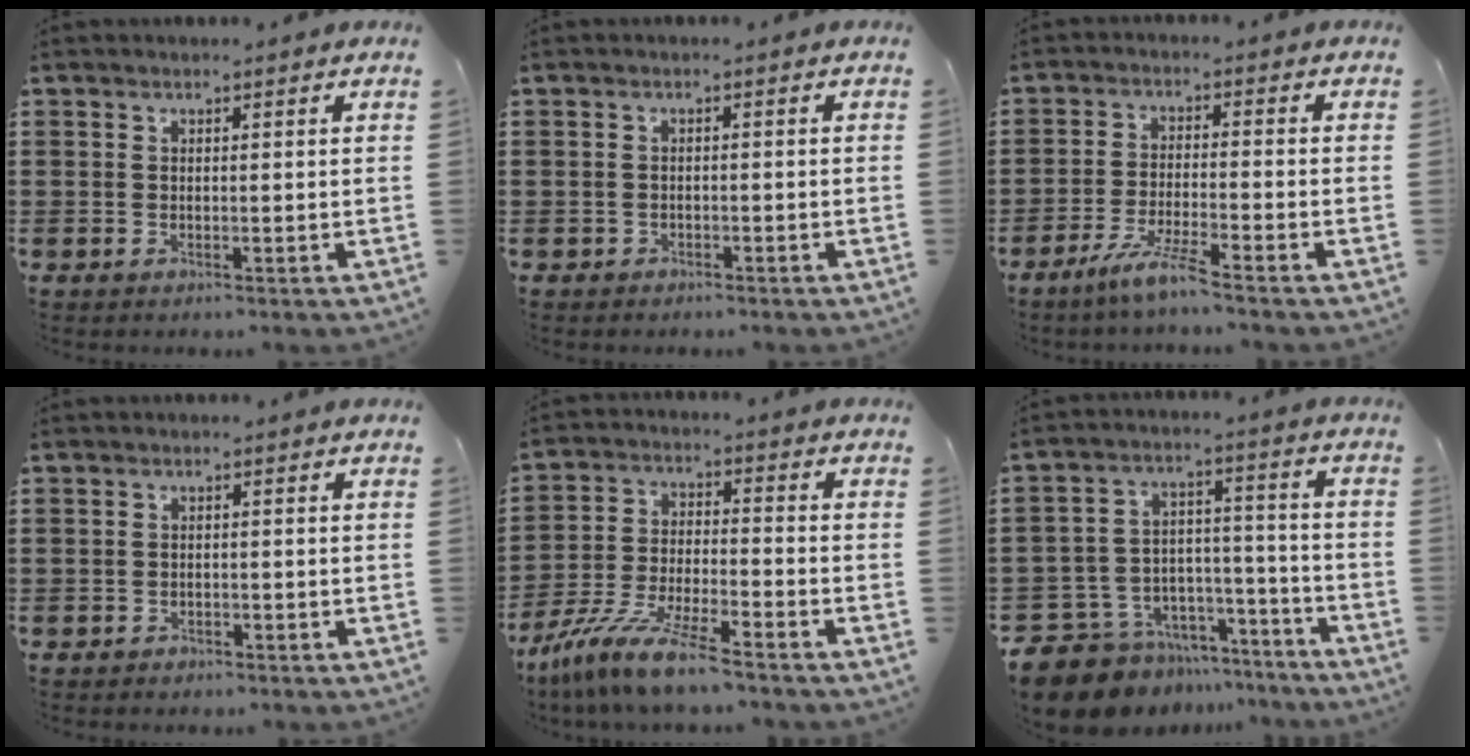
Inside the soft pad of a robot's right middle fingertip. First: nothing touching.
{"total": 1.1, "force": [-0.9, 0.5, 0.0], "torque": [-0.002, 0.003, -0.022]}
{"total": 5.7, "force": [-4.6, -0.2, 3.4], "torque": [-0.081, -0.017, -0.088]}
{"total": 1.3, "force": [-1.1, 0.7, -0.1], "torque": [-0.001, 0.004, -0.026]}
{"total": 10.1, "force": [-8.9, 0.2, 4.8], "torque": [-0.105, 0.004, -0.178]}
{"total": 9.1, "force": [-7.9, 4.4, 0.9], "torque": [-0.034, 0.015, -0.152]}